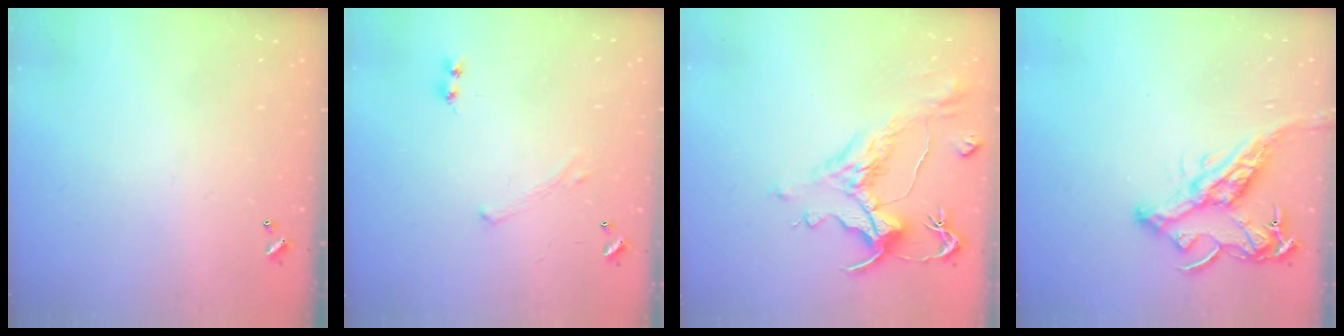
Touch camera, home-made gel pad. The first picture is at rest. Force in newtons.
{"total": 0.0}
{"total": 1.8, "press": 1.1, "slide": 1.4}
{"total": 15.3, "press": 15.2, "slide": 1.8}